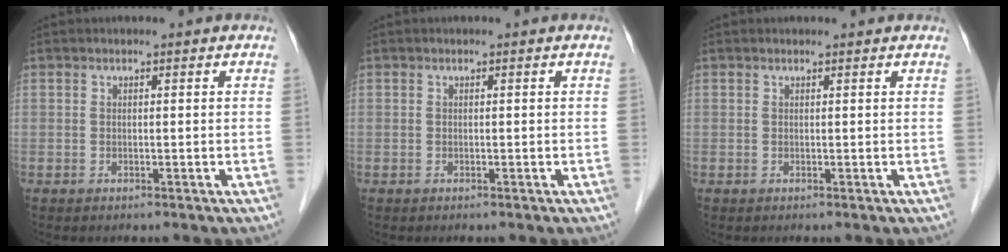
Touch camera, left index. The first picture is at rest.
{"total": 0.0}
{"total": 1.1, "force": [1.0, 0.2, 0.2], "torque": [-0.012, 0.007, 0.013]}